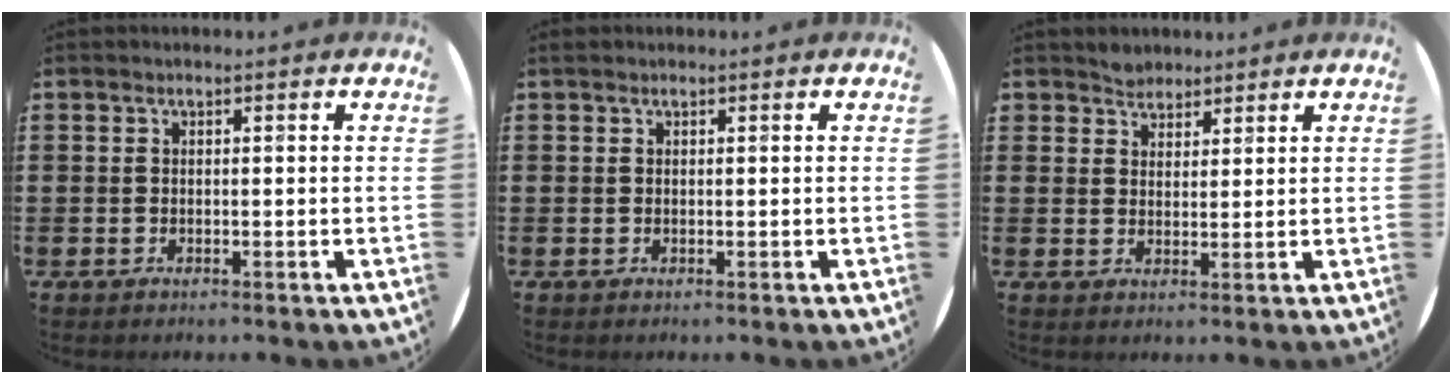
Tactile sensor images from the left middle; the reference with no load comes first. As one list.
[{"total": 0.0}, {"total": 2.4, "force": [2.2, 0.9, -0.3], "torque": [0.001, 0.003, 0.045]}]